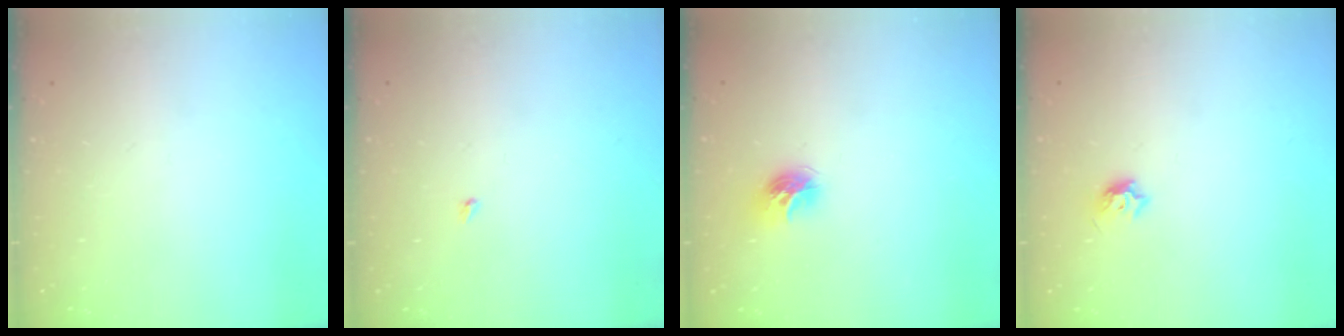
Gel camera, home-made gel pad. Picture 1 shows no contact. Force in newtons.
{"total": 1.9, "press": 1.9, "slide": 0.3}
{"total": 8.6, "press": 8.6, "slide": 0.0}
{"total": 5.2, "press": 5.1, "slide": 1.0}